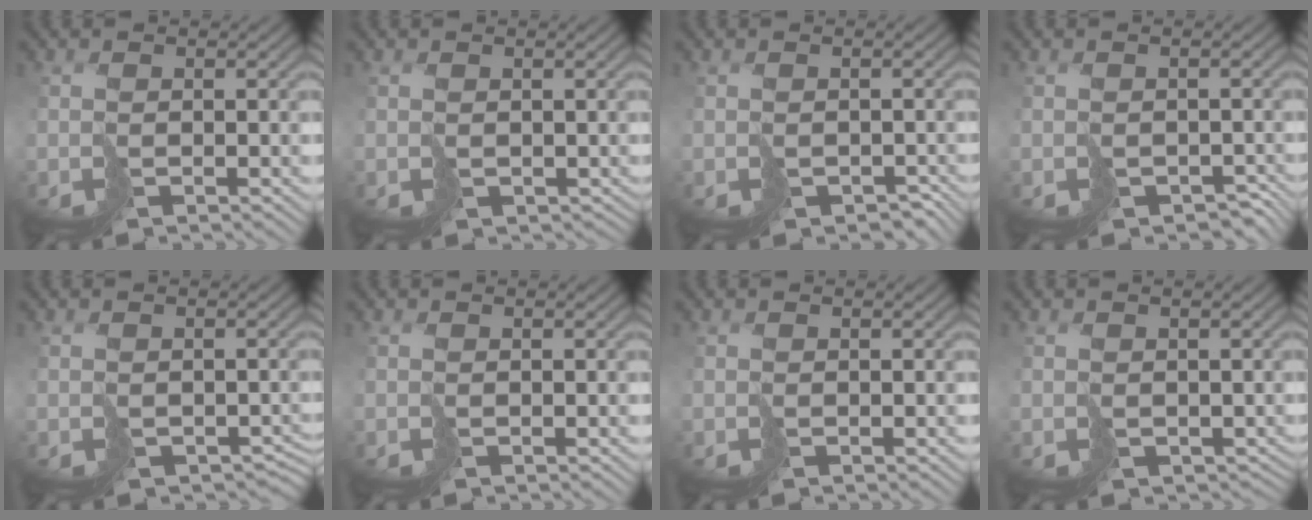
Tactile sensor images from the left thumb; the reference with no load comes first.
{"total": 1.0, "force": [-0.1, 0.9, 0.3], "torque": [-0.009, -0.007, 0.005]}
{"total": 2.2, "force": [-1.5, 1.3, 0.9], "torque": [-0.012, -0.009, -0.016]}
{"total": 3.1, "force": [-2.2, 1.6, 1.3], "torque": [-0.017, -0.007, -0.024]}
{"total": 3.1, "force": [-1.7, 1.9, 1.7], "torque": [-0.023, -0.015, -0.013]}
{"total": 0.0}
{"total": 0.0}
{"total": 1.6, "force": [-0.5, 1.3, 0.7], "torque": [-0.011, -0.010, 0.000]}